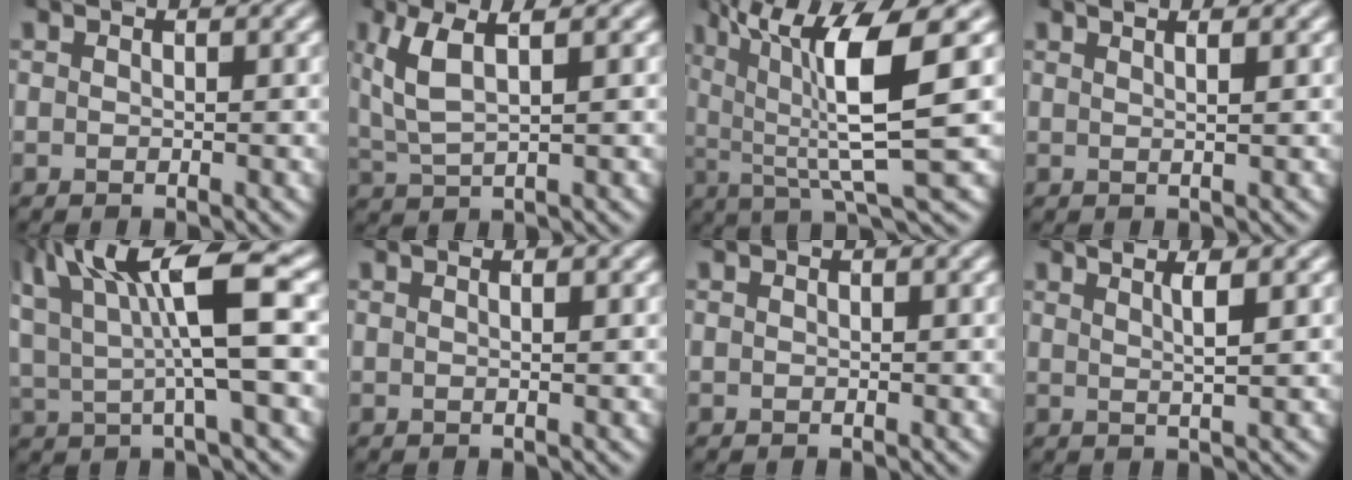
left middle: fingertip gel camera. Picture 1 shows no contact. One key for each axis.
{"total": 4.1, "fx": 1.3, "fy": 1.2, "fz": 3.7, "tx": -0.092, "ty": 0.001, "tz": 0.036}
{"total": 9.5, "fx": 2.1, "fy": 2.2, "fz": 9.0, "tx": -0.159, "ty": -0.003, "tz": 0.043}
{"total": 2.2, "fx": 1.1, "fy": 0.9, "fz": 1.6, "tx": -0.002, "ty": 0.008, "tz": -0.009}
{"total": 11.0, "fx": 3.0, "fy": 2.7, "fz": 10.3, "tx": -0.199, "ty": 0.010, "tz": 0.061}
{"total": 1.6, "fx": 0.6, "fy": 0.8, "fz": 1.3, "tx": 0.000, "ty": 0.005, "tz": -0.014}
{"total": 0.0}
{"total": 1.9, "fx": 0.7, "fy": 0.3, "fz": 1.7, "tx": -0.028, "ty": -0.001, "tz": 0.013}